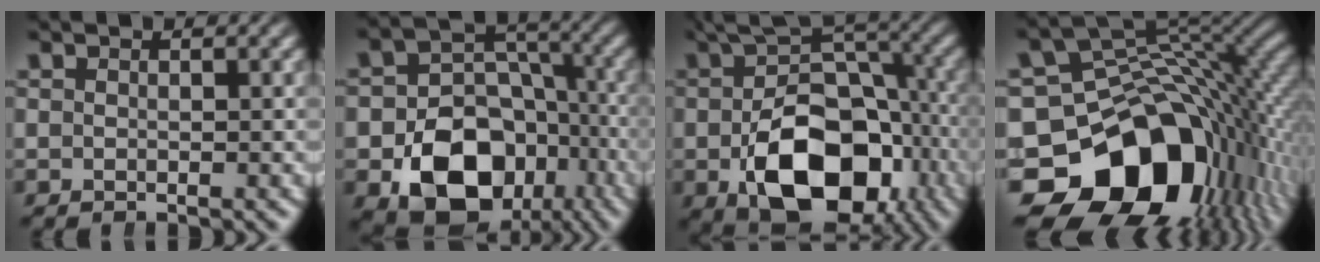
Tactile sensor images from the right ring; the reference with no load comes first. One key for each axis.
{"total": 12.4, "fx": -4.4, "fy": 9.0, "fz": 7.4, "tx": -0.117, "ty": -0.043, "tz": -0.053}
{"total": 15.0, "fx": -4.3, "fy": 8.9, "fz": 11.3, "tx": -0.182, "ty": -0.039, "tz": -0.044}
{"total": 24.1, "fx": -5.9, "fy": 16.4, "fz": 16.7, "tx": -0.268, "ty": -0.064, "tz": -0.071}